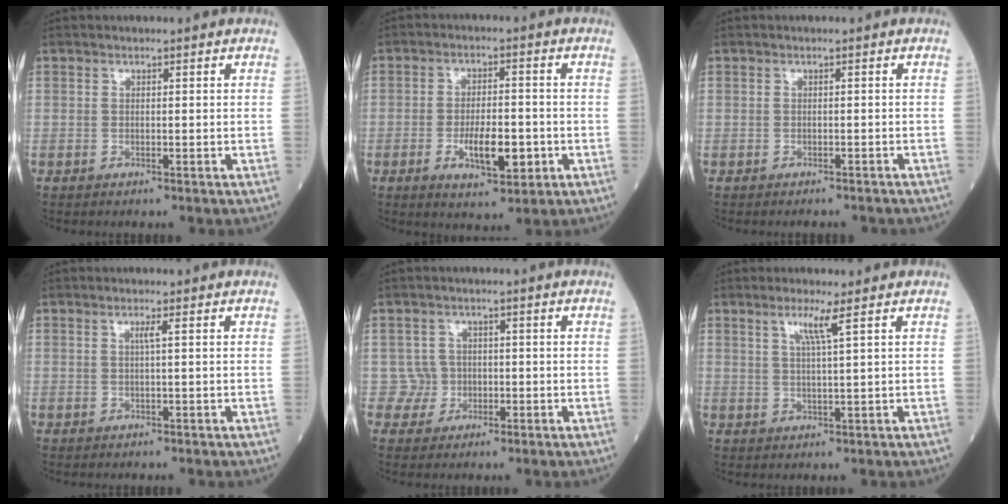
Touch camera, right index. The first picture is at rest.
{"total": 7.4, "force": [-2.2, 2.5, 6.6], "torque": [-0.113, -0.004, -0.029]}
{"total": 3.4, "force": [-3.1, 1.2, 0.9], "torque": [-0.009, -0.003, -0.034]}
{"total": 1.1, "force": [0.3, -0.3, 1.0], "torque": [-0.023, 0.000, 0.005]}
{"total": 3.0, "force": [-0.3, 2.9, -0.7], "torque": [0.029, 0.012, -0.006]}
{"total": 3.5, "force": [1.8, -0.8, 2.9], "torque": [-0.061, -0.003, 0.037]}